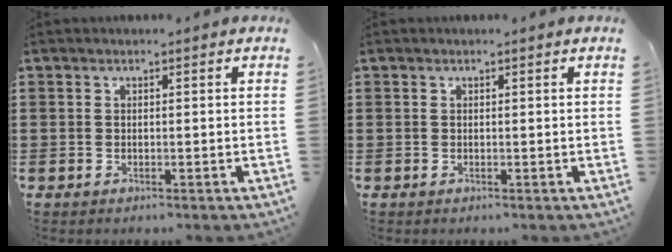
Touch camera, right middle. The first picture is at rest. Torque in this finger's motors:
{"motor_torque": [-0.05, -0.31, 0.00, 0.01]}